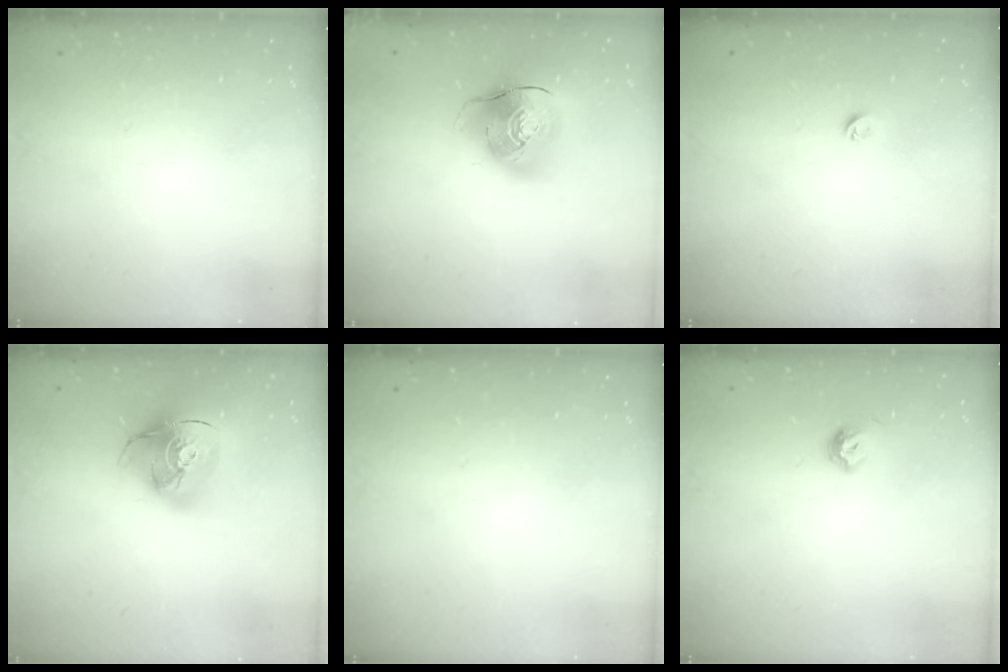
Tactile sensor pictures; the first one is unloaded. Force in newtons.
{"total": 13.9, "press": 13.7, "slide": 2.3}
{"total": 3.7, "press": 3.7, "slide": 0.5}
{"total": 17.8, "press": 17.7, "slide": 1.9}
{"total": 0.0}
{"total": 5.9, "press": 5.8, "slide": 0.9}